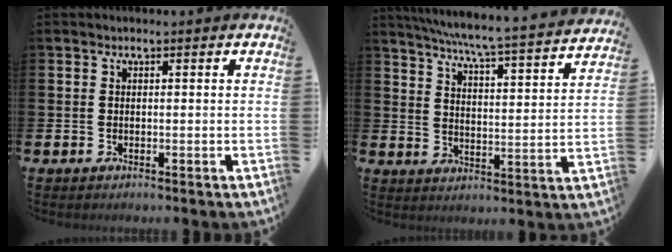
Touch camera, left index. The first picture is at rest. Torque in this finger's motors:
{"motor_torque": [0.60, -1.03, 0.44, 0.15]}